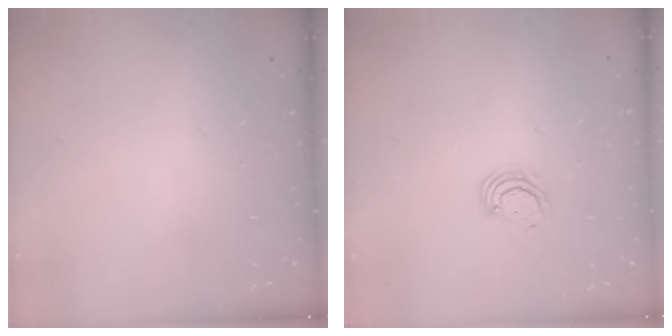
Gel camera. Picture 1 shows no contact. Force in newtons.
{"total": 3.0, "press": 2.9, "slide": 0.3}